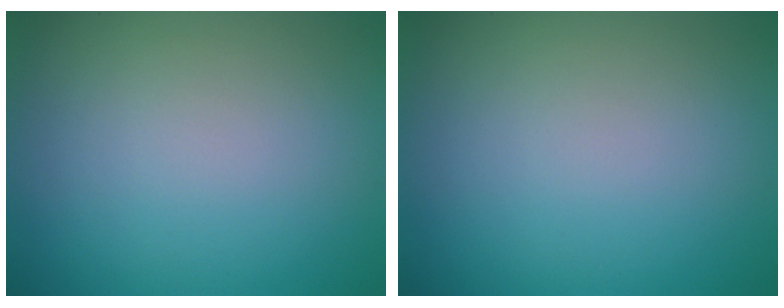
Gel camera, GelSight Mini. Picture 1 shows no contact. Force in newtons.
{"total": 0.0}